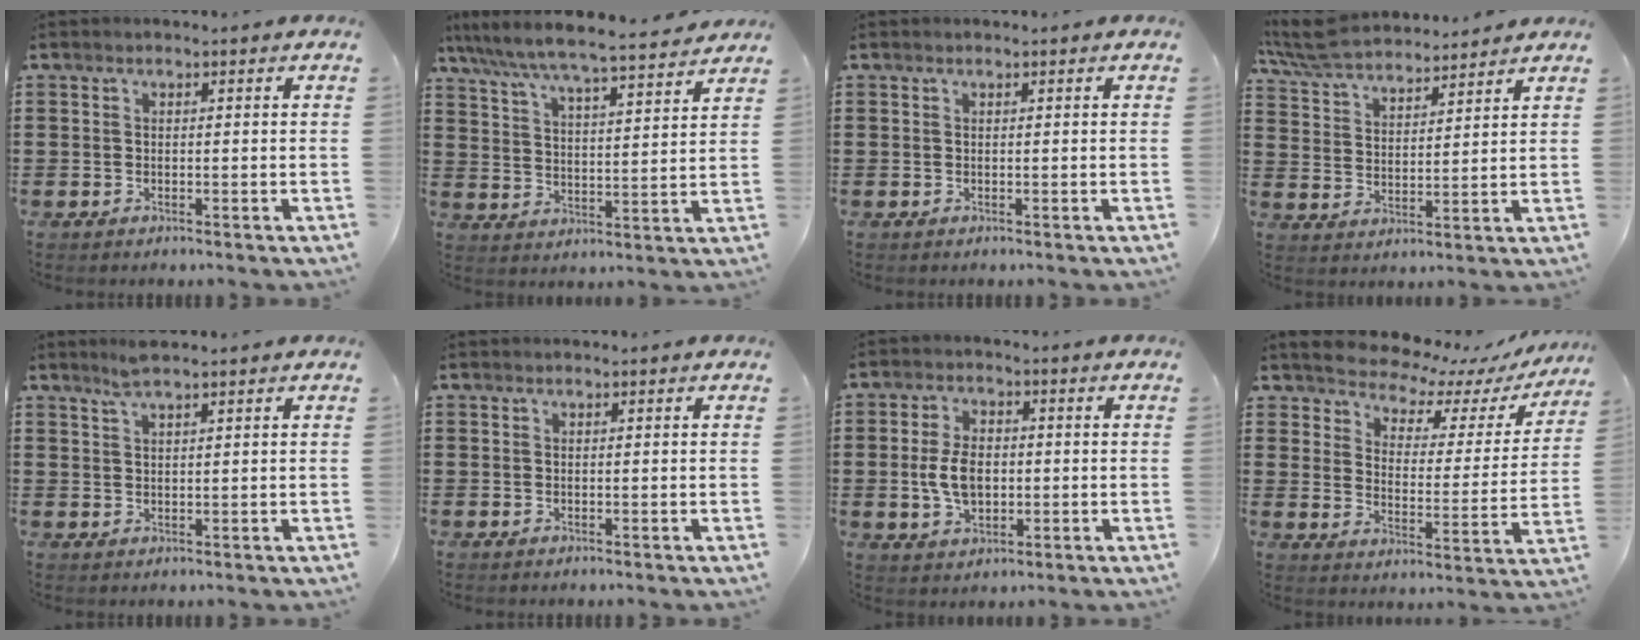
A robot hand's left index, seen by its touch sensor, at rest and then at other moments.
{"total": 6.3, "force": [5.9, -0.1, 2.1], "torque": [-0.067, -0.041, 0.097]}
{"total": 0.0}
{"total": 7.0, "force": [6.5, 1.1, 2.3], "torque": [-0.070, -0.025, 0.118]}
{"total": 2.5, "force": [2.0, 0.2, 1.5], "torque": [-0.033, 0.002, 0.037]}
{"total": 0.0}
{"total": 6.4, "force": [-0.3, 3.9, 5.0], "torque": [-0.109, 0.001, -0.013]}
{"total": 4.5, "force": [4.3, 1.2, 0.6], "torque": [-0.042, -0.037, 0.067]}